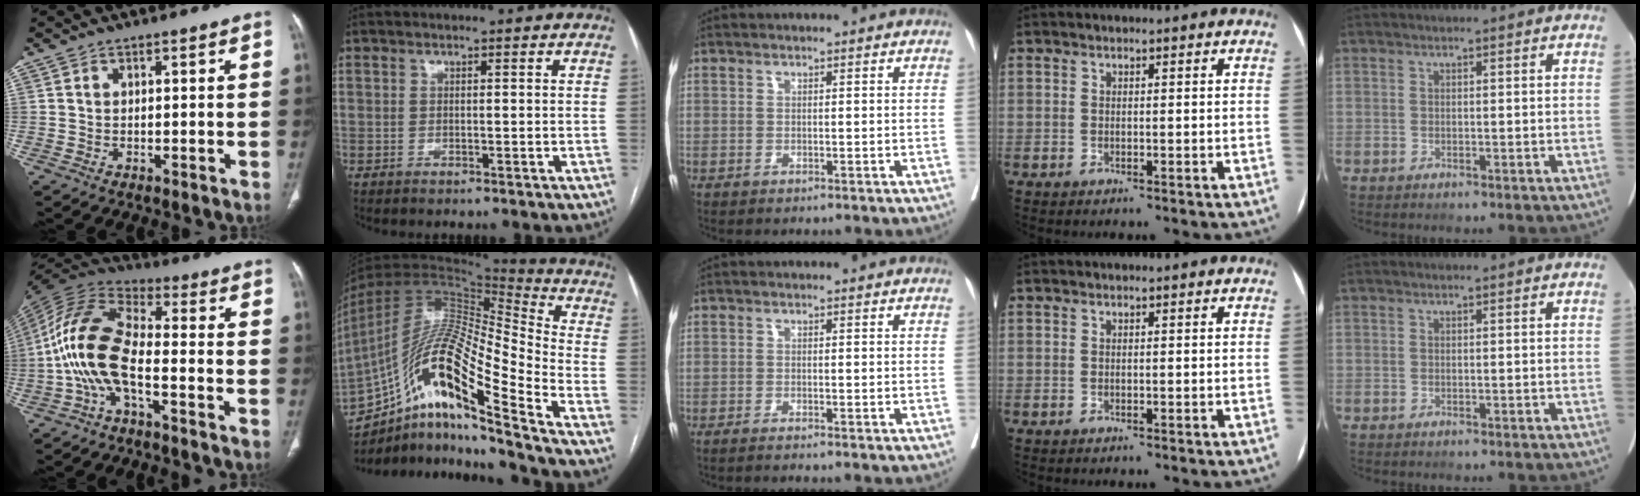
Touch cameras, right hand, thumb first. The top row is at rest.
{"thumb": {"total": 13.7, "force": [-4.2, 5.6, 11.7], "torque": [-0.254, 0.056, -0.089]}, "index": {"total": 20.0, "force": [-12.3, 1.6, 15.8], "torque": [-0.317, 0.009, -0.221]}, "middle": {"total": 2.0, "force": [-1.7, -0.3, 1.0], "torque": [-0.012, 0.001, -0.023]}}